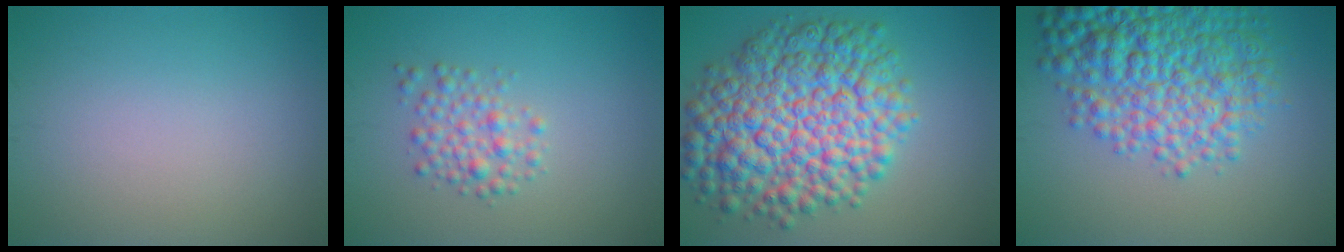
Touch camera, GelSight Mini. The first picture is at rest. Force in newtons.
{"total": 2.5, "press": 2.5, "slide": 0.1}
{"total": 12.3, "press": 12.3, "slide": 0.3}
{"total": 9.3, "press": 9.3, "slide": 0.3}